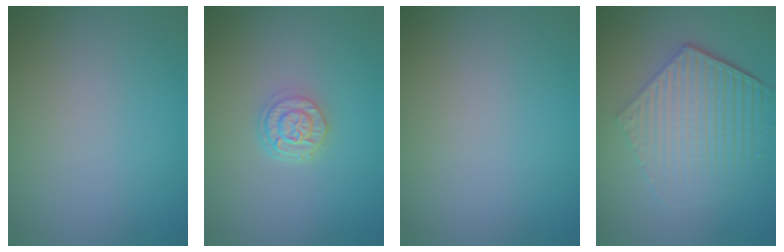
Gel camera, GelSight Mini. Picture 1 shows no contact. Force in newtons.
{"total": 2.5, "press": 2.0, "slide": 1.5}
{"total": 0.0}
{"total": 6.2, "press": 4.5, "slide": 4.2}